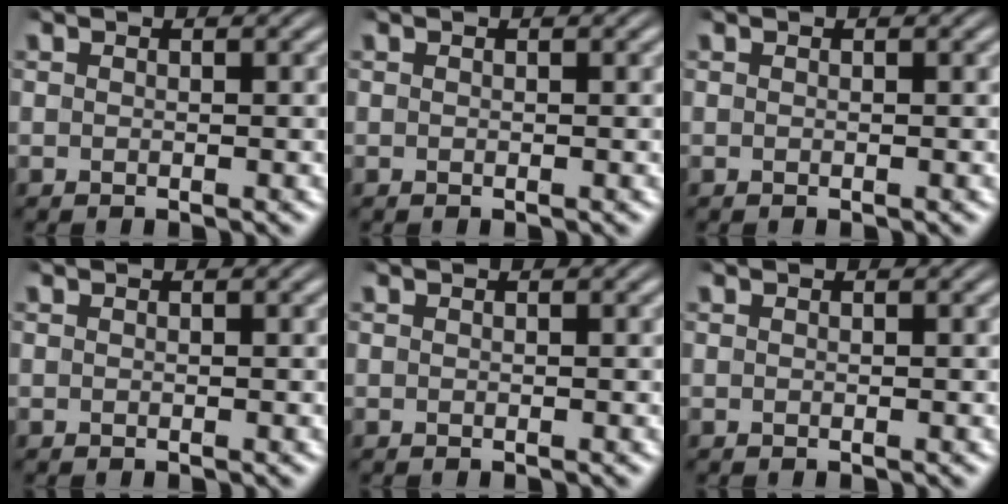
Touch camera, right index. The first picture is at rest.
{"total": 0.0}
{"total": 0.0}
{"total": 0.0}
{"total": 0.0}
{"total": 0.0}